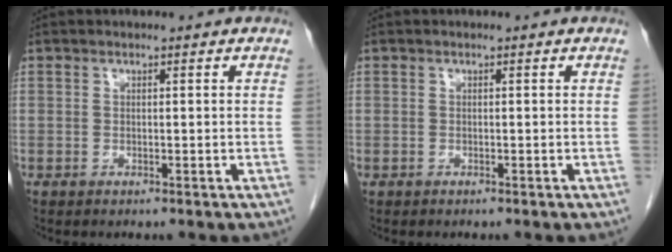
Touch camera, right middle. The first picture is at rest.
{"total": 0.0}